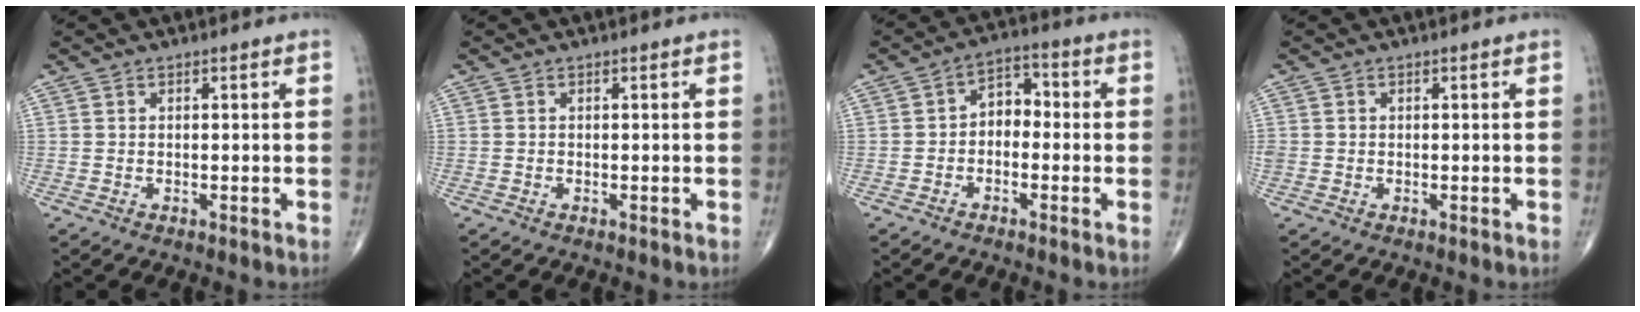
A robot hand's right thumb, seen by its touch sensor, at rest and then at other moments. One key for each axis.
{"total": 0.0}
{"total": 5.3, "fx": -0.8, "fy": 3.8, "fz": 3.6, "tx": -0.033, "ty": 0.029, "tz": -0.030}
{"total": 1.0, "fx": 0.0, "fy": 0.9, "fz": 0.3, "tx": -0.002, "ty": 0.002, "tz": 0.001}